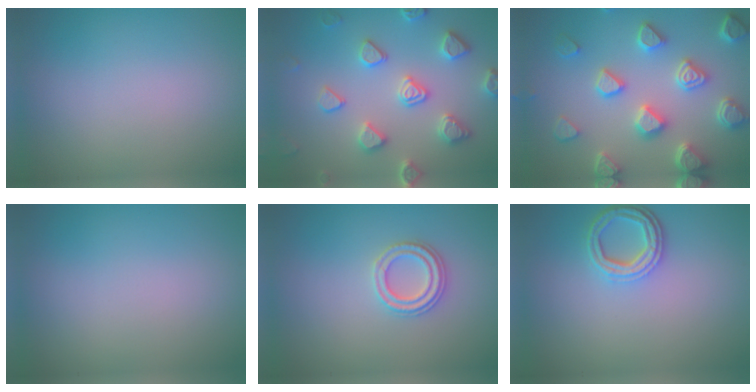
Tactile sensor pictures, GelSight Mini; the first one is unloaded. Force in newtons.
{"total": 4.5, "press": 4.4, "slide": 1.0}
{"total": 6.1, "press": 5.3, "slide": 3.0}
{"total": 0.0}
{"total": 2.4, "press": 2.3, "slide": 0.6}
{"total": 3.6, "press": 2.9, "slide": 2.1}